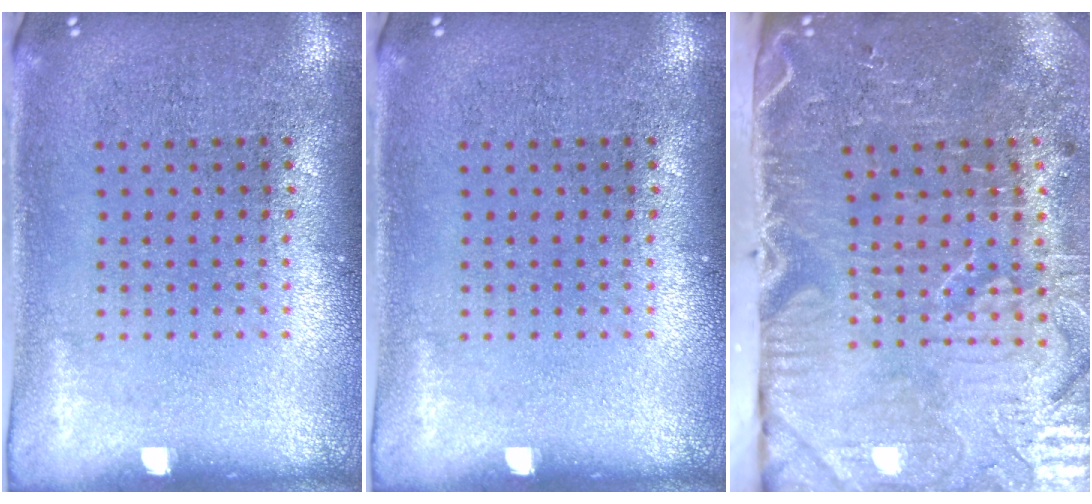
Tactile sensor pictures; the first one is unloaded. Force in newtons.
{"total": 0.0}
{"total": 5.3, "press": 4.3, "slide": 3.0}